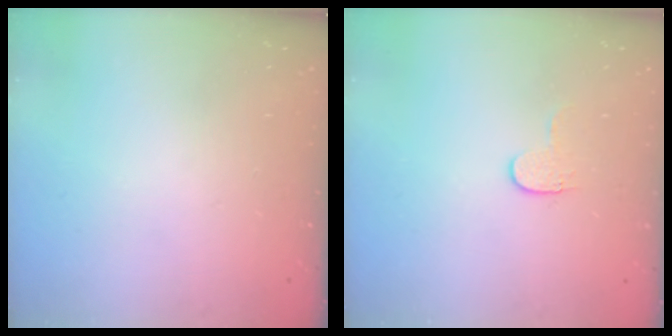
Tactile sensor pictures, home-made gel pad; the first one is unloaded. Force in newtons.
{"total": 3.6, "press": 3.6, "slide": 0.4}